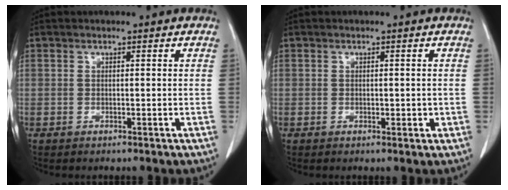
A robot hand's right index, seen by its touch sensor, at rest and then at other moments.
{"total": 1.3, "force": [0.0, 0.7, 1.0], "torque": [-0.008, 0.001, 0.005]}